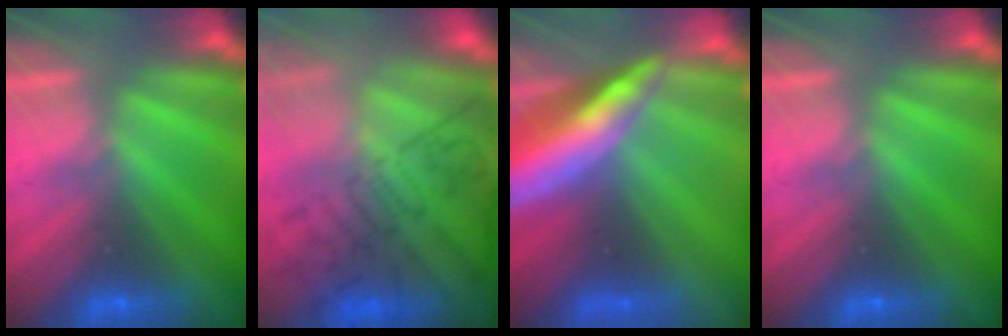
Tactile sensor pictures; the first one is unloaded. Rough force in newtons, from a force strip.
{"total": 7.7}
{"total": 9.2}
{"total": 0.0}